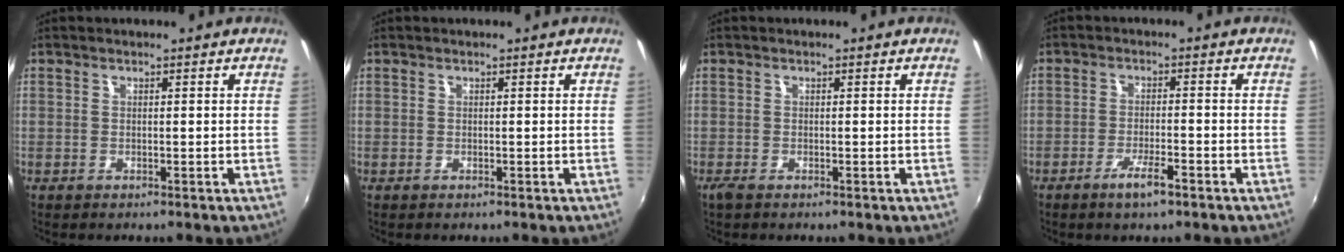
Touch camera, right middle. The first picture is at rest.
{"total": 0.0}
{"total": 0.9, "force": [-0.6, 0.1, 0.6], "torque": [-0.014, -0.004, -0.013]}
{"total": 4.3, "force": [-2.8, 0.6, 3.2], "torque": [-0.071, -0.006, -0.051]}